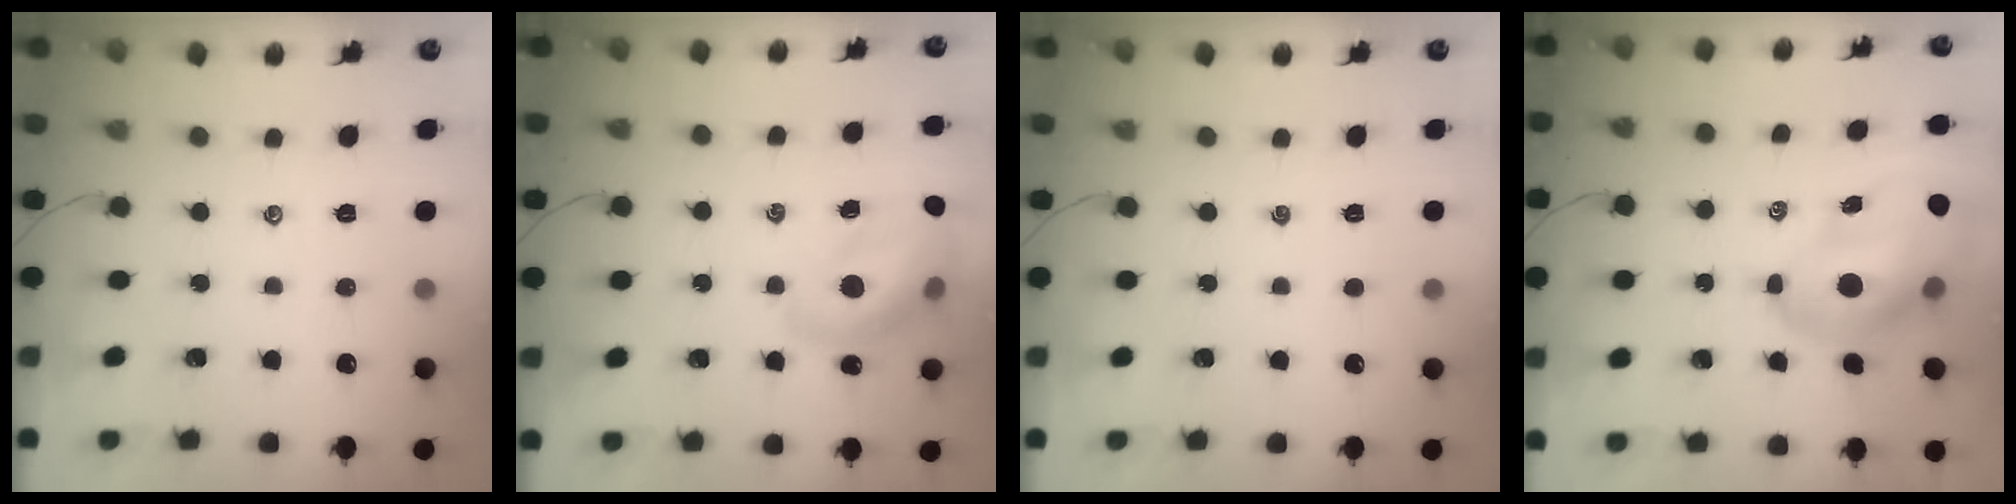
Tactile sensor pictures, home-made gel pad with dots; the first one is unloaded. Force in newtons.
{"total": 17.3, "press": 16.8, "slide": 4.4}
{"total": 0.0}
{"total": 13.2, "press": 12.7, "slide": 3.6}